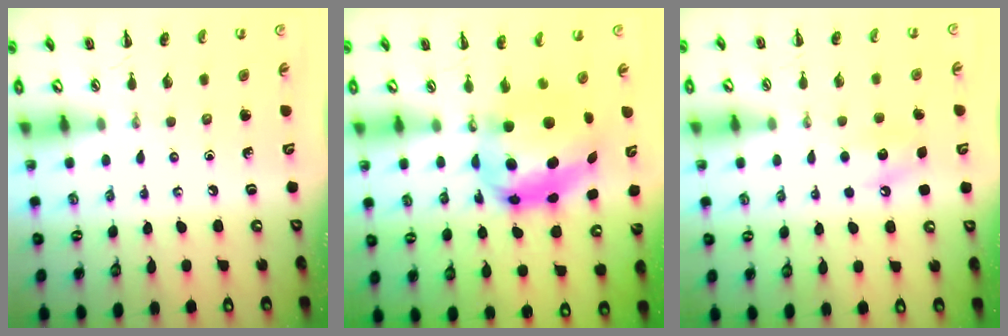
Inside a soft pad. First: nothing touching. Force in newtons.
{"total": 8.8, "press": 8.6, "slide": 1.9}
{"total": 7.2, "press": 7.0, "slide": 1.8}